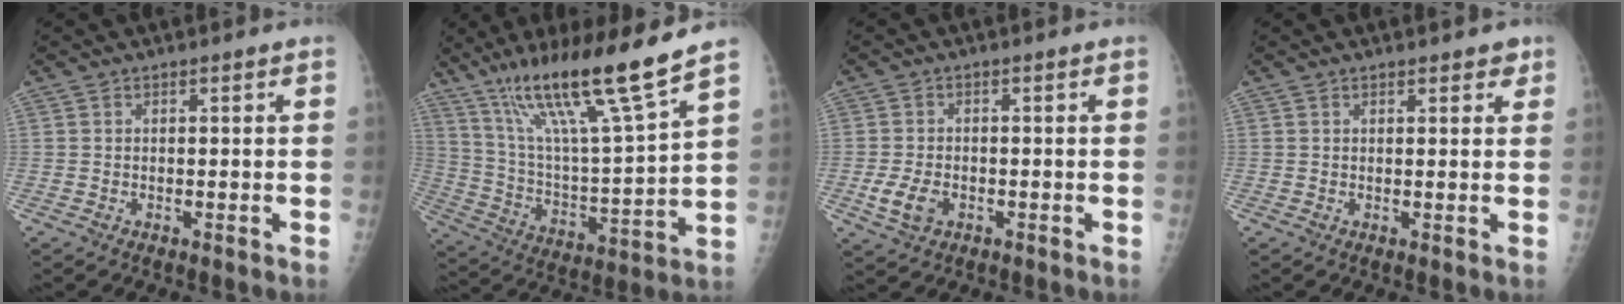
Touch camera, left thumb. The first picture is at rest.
{"total": 20.4, "force": [14.2, 0.8, 14.6], "torque": [-0.235, -0.067, 0.257]}
{"total": 4.6, "force": [-1.4, 3.0, 3.2], "torque": [-0.065, -0.002, -0.023]}
{"total": 2.4, "force": [1.8, 1.0, 1.2], "torque": [0.001, -0.006, 0.019]}